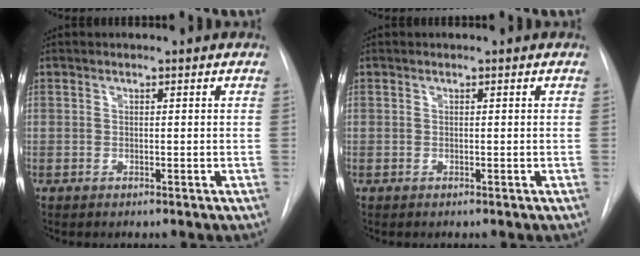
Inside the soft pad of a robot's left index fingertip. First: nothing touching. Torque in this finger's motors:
{"motor_torque": [-0.06, 0.06, 0.00, 0.00]}